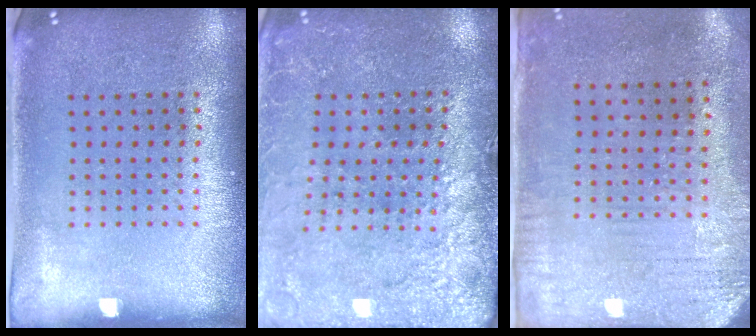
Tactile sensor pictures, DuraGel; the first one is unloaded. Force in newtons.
{"total": 2.9, "press": 2.9, "slide": 0.3}
{"total": 3.1, "press": 2.5, "slide": 1.8}